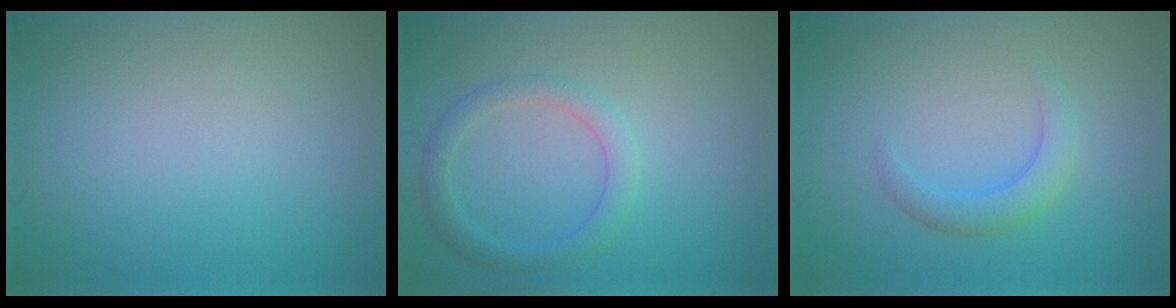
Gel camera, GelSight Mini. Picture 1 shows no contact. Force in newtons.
{"total": 2.4, "press": 2.4, "slide": 0.1}
{"total": 2.4, "press": 2.4, "slide": 0.0}